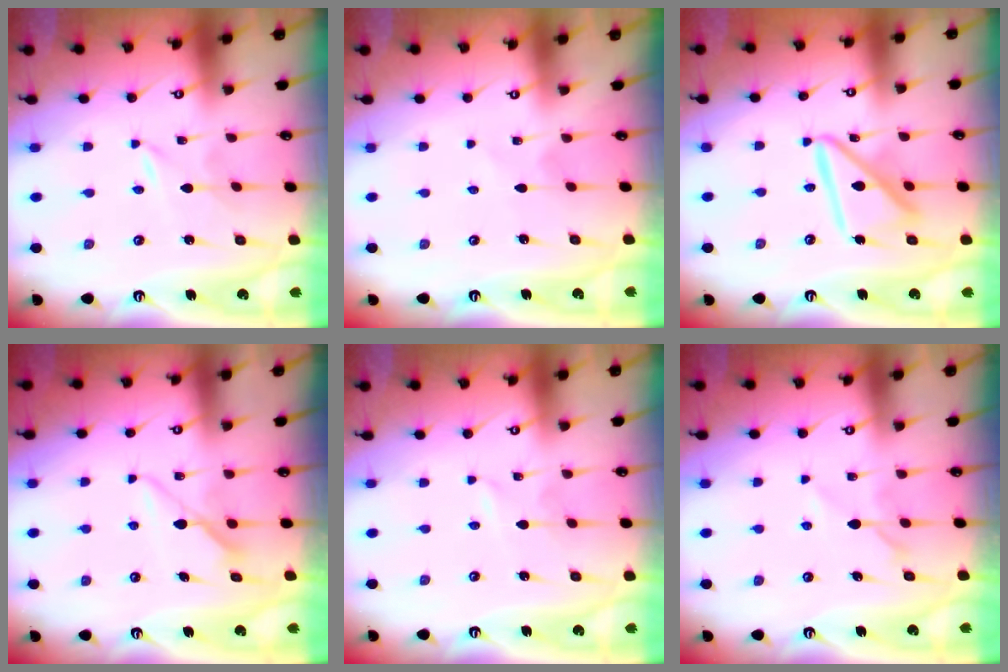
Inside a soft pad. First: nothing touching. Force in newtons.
{"total": 2.3, "press": 2.3, "slide": 0.1}
{"total": 14.4, "press": 14.3, "slide": 1.5}
{"total": 7.8, "press": 7.8, "slide": 0.2}
{"total": 0.7, "press": 0.7, "slide": 0.1}
{"total": 5.7, "press": 5.7, "slide": 0.6}